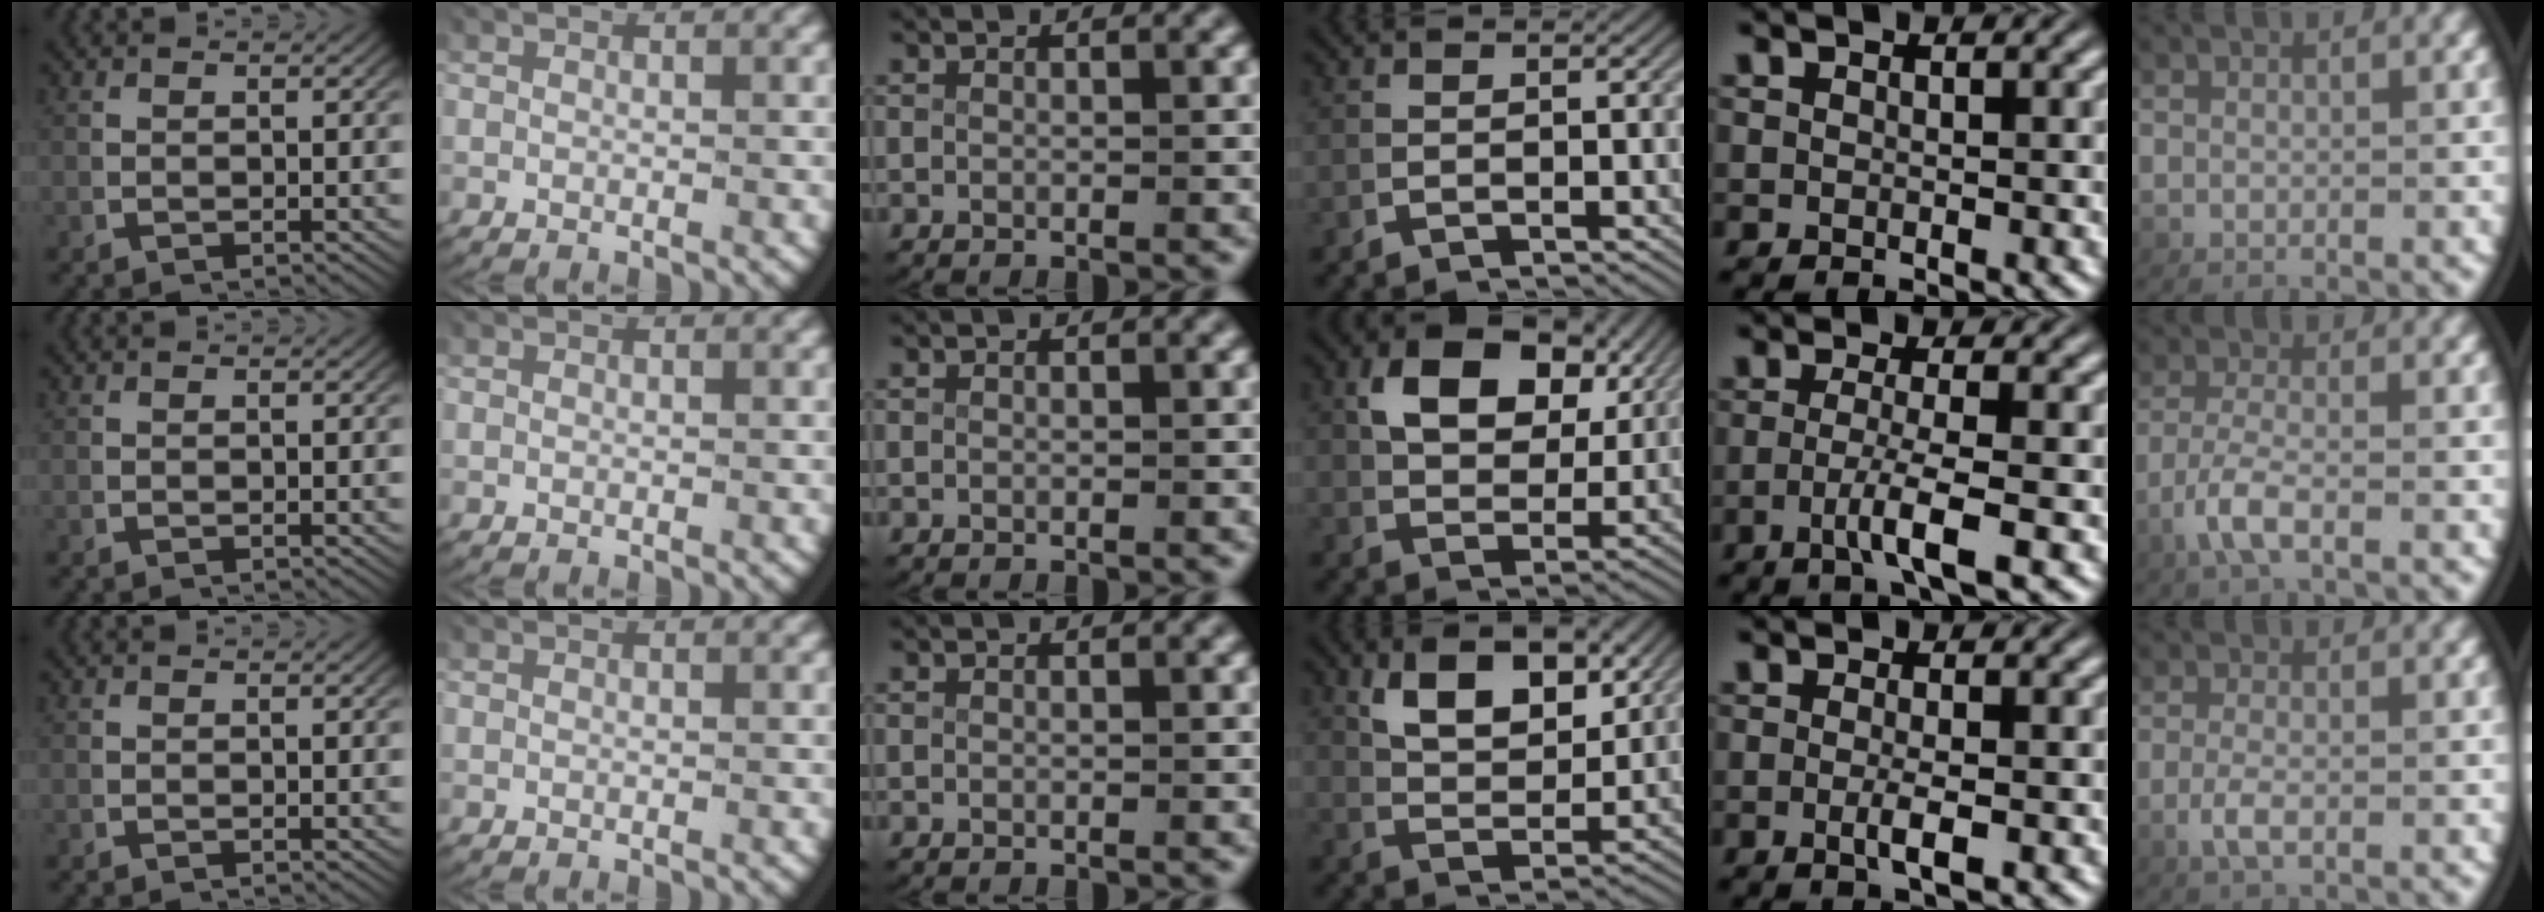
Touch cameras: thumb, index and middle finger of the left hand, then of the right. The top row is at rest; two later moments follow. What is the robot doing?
{"motion": "lift_and_place", "object": "photo album"}